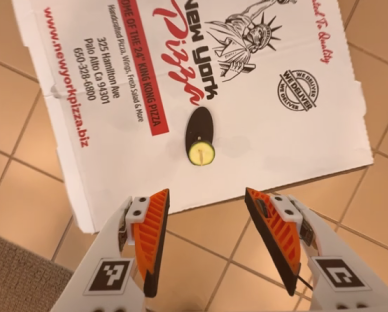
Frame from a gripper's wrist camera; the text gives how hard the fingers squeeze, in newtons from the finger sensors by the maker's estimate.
{"total": 0.0}